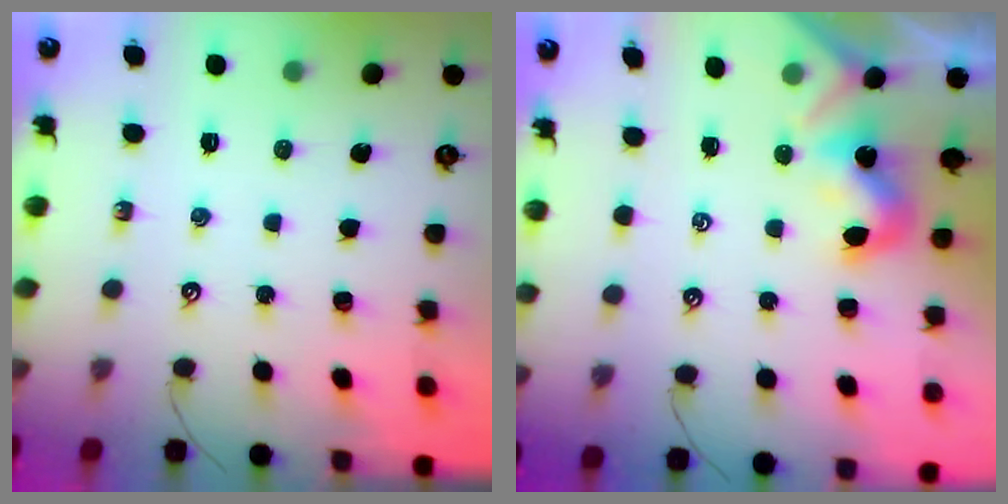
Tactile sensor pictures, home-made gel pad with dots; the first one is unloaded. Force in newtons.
{"total": 1.4, "press": 1.3, "slide": 0.2}